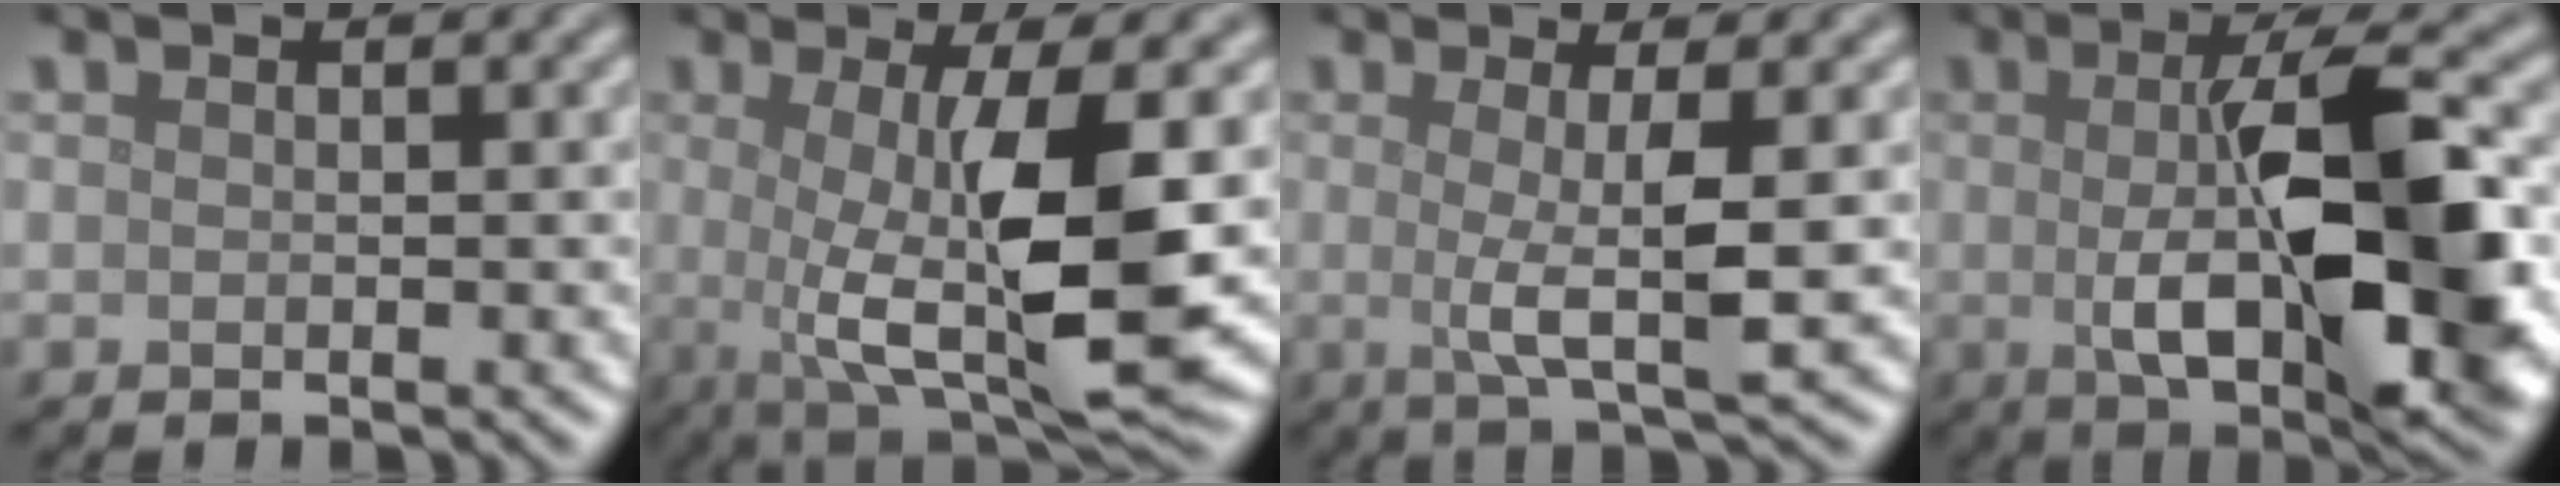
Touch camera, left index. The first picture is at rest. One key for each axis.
{"total": 9.5, "fx": 0.1, "fy": 2.3, "fz": 9.2, "tx": -0.153, "ty": -0.016, "tz": 0.009}
{"total": 4.3, "fx": 0.2, "fy": 0.7, "fz": 4.3, "tx": -0.073, "ty": -0.005, "tz": 0.001}
{"total": 12.5, "fx": -0.3, "fy": 4.0, "fz": 11.9, "tx": -0.183, "ty": -0.010, "tz": -0.005}